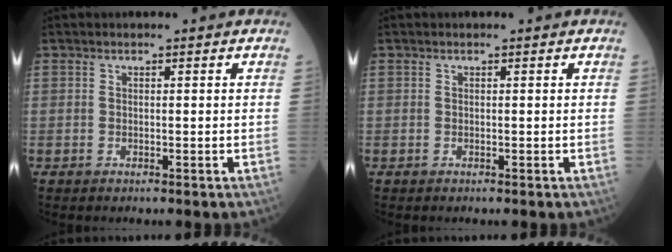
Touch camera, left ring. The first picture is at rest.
{"total": 0.0}